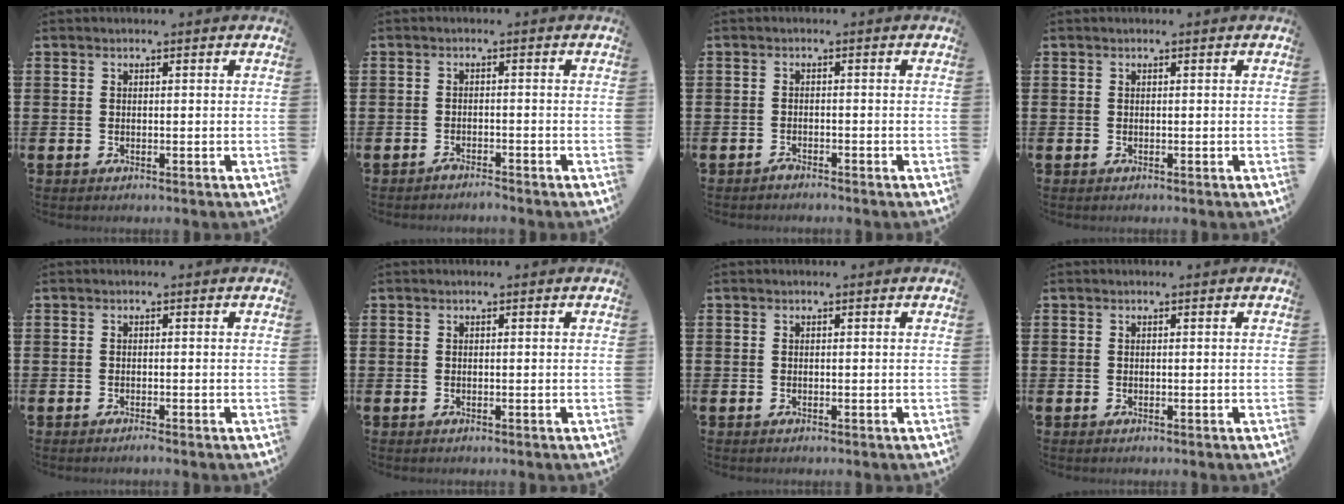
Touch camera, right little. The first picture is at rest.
{"total": 1.5, "force": [-1.5, 0.0, 0.0], "torque": [-0.004, 0.003, -0.031]}
{"total": 1.0, "force": [-1.0, 0.0, 0.0], "torque": [-0.003, -0.001, -0.021]}
{"total": 0.0}
{"total": 0.6, "force": [-0.5, 0.0, 0.4], "torque": [-0.007, -0.004, -0.009]}
{"total": 0.0}
{"total": 0.0}
{"total": 0.0}